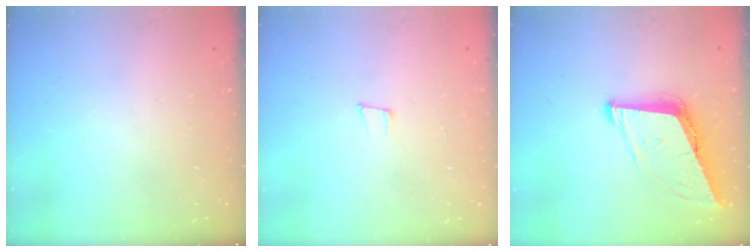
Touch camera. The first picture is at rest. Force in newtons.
{"total": 5.9, "press": 5.2, "slide": 2.8}
{"total": 9.3, "press": 8.7, "slide": 3.2}